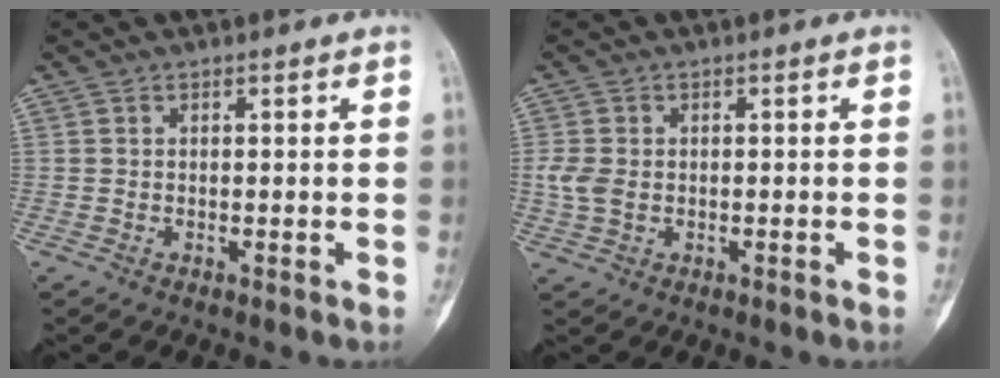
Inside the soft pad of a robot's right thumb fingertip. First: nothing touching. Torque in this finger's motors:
{"motor_torque": [-0.37, 0.45, 0.54, -0.01, 0.02]}